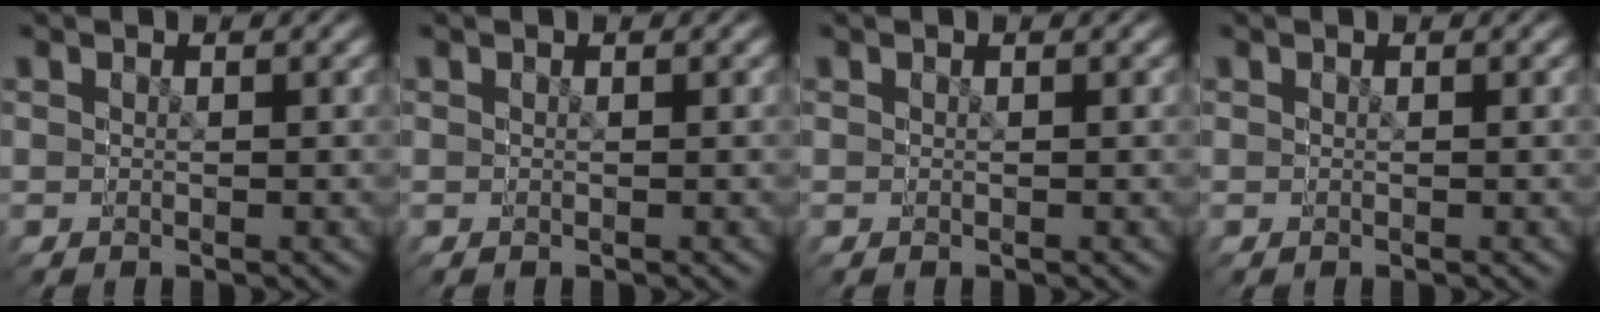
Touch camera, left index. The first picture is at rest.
{"total": 0.0}
{"total": 0.0}
{"total": 0.0}